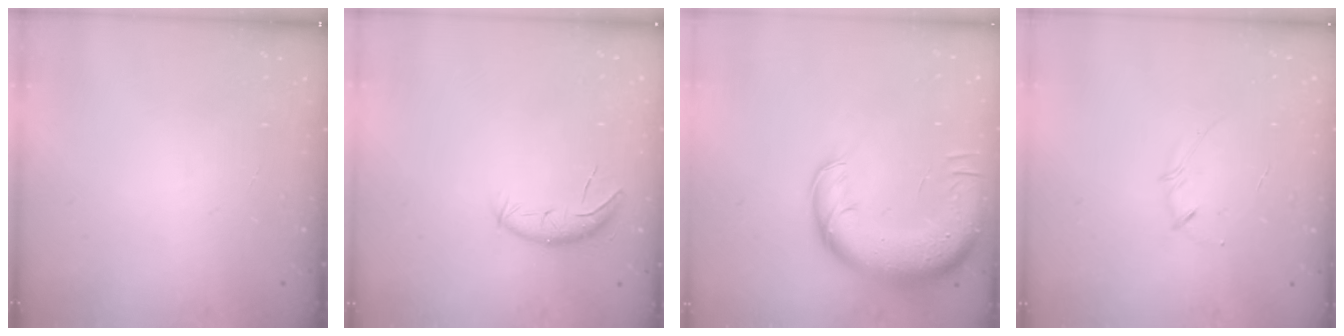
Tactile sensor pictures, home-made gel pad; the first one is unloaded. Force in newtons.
{"total": 8.1, "press": 7.9, "slide": 1.9}
{"total": 16.3, "press": 15.9, "slide": 3.8}
{"total": 3.5, "press": 3.5, "slide": 0.7}